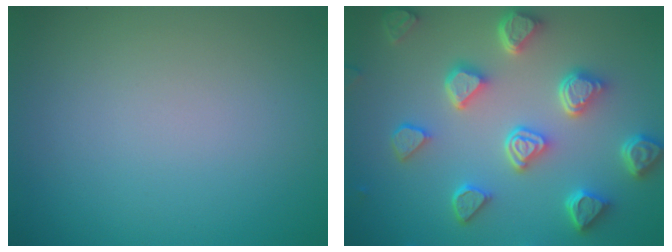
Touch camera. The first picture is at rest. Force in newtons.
{"total": 6.6, "press": 5.2, "slide": 4.0}